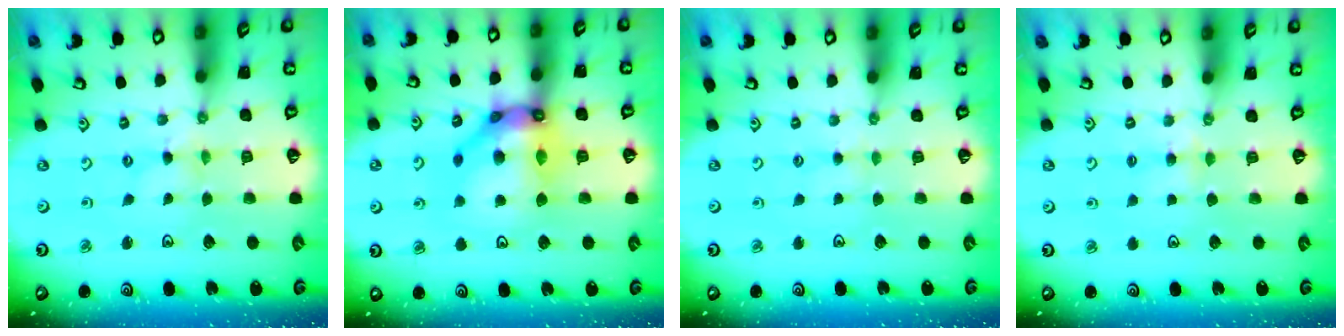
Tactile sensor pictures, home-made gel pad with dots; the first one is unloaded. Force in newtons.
{"total": 16.3, "press": 16.3, "slide": 1.3}
{"total": 1.8, "press": 1.8, "slide": 0.3}
{"total": 4.3, "press": 4.3, "slide": 0.7}